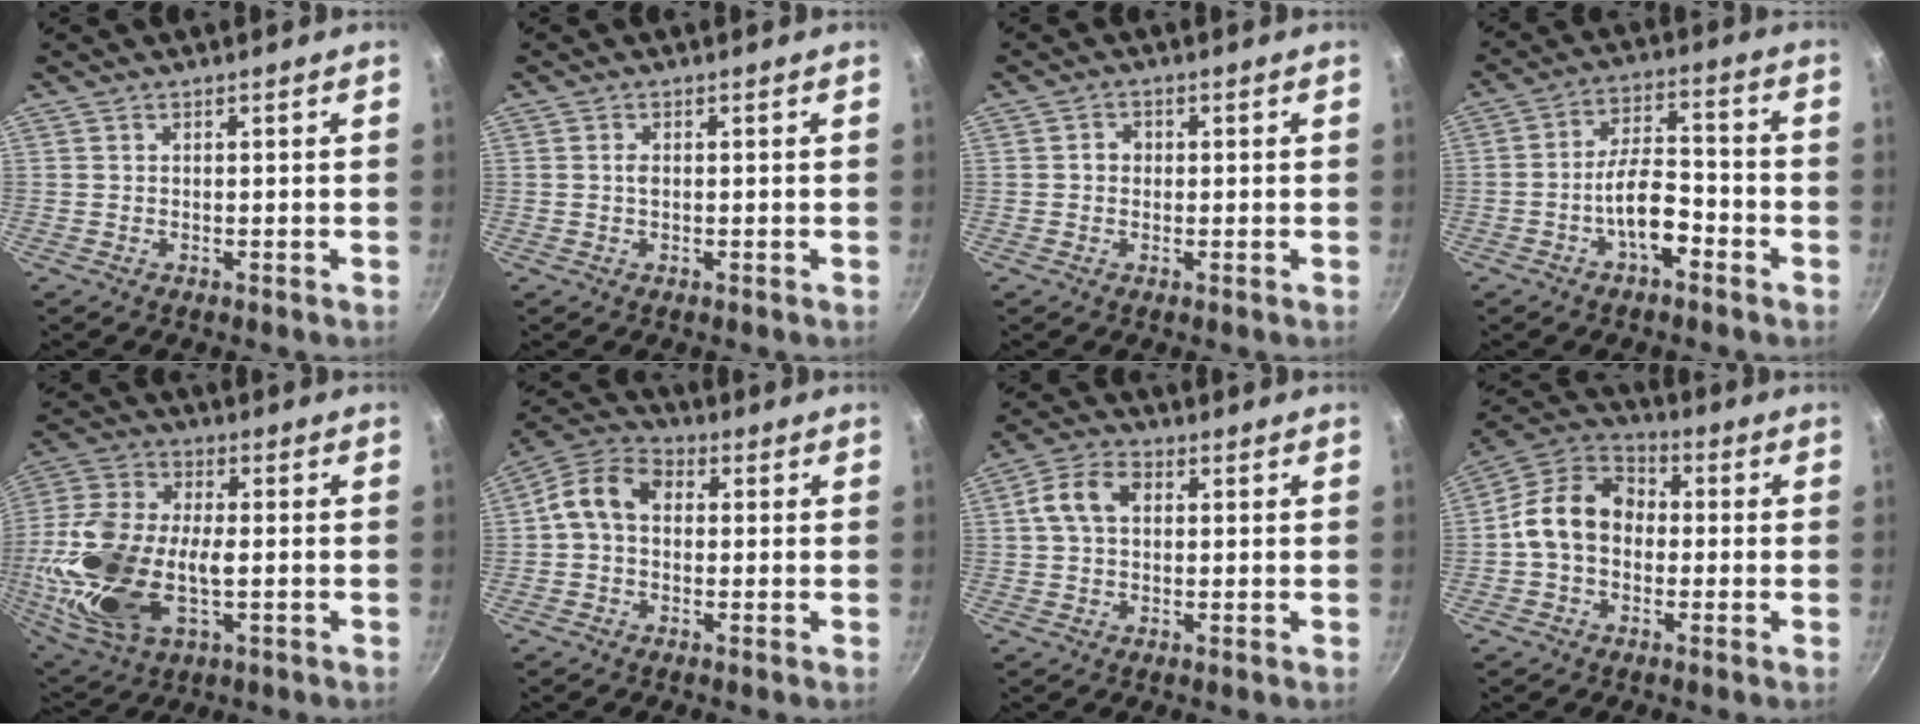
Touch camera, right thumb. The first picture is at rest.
{"total": 1.0, "force": [0.1, 0.6, 0.9], "torque": [-0.017, 0.000, 0.001]}
{"total": 2.1, "force": [0.0, 1.8, 1.0], "torque": [-0.004, 0.006, -0.003]}
{"total": 9.3, "force": [-3.6, 4.5, 7.3], "torque": [-0.118, 0.039, -0.067]}
{"total": 21.8, "force": [-3.2, 11.2, 18.4], "torque": [-0.401, 0.000, -0.049]}
{"total": 9.4, "force": [0.6, 6.8, 6.4], "torque": [-0.113, 0.033, 0.000]}
{"total": 7.2, "force": [1.3, 4.9, 5.1], "torque": [-0.097, 0.020, 0.020]}
{"total": 12.7, "force": [-1.0, 9.8, 8.0], "torque": [-0.130, 0.039, -0.032]}